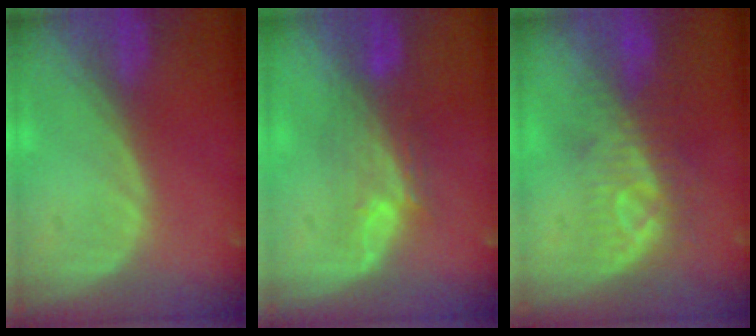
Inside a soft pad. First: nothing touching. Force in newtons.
{"total": 5.2, "press": 5.0, "slide": 1.4}
{"total": 8.1, "press": 7.5, "slide": 3.2}